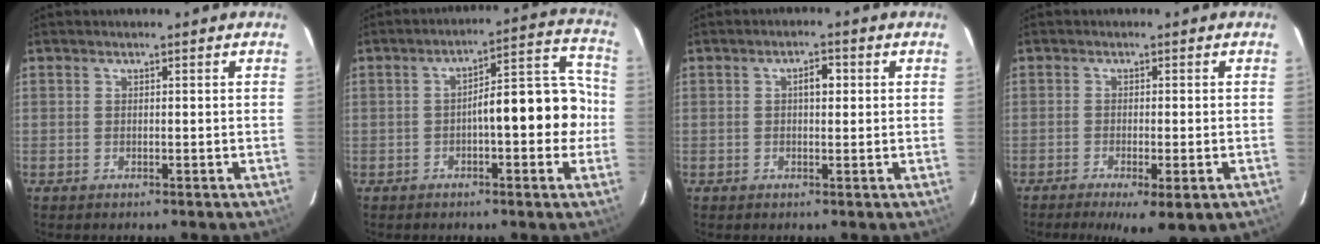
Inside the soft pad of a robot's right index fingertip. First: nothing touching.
{"total": 11.3, "force": [-1.5, 3.2, 10.7], "torque": [-0.136, 0.046, -0.019]}
{"total": 2.6, "force": [0.6, 1.0, 2.4], "torque": [-0.040, 0.009, 0.008]}
{"total": 7.3, "force": [-4.4, 1.4, 5.6], "torque": [-0.077, -0.020, -0.064]}